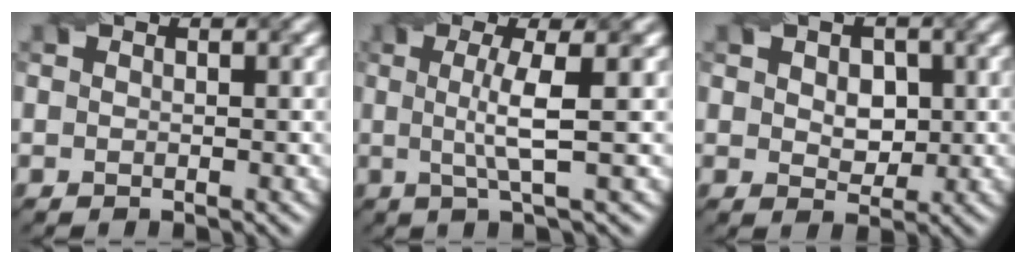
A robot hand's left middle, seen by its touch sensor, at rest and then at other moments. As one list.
[{"total": 4.2, "force": [0.2, 0.7, 4.1], "torque": [-0.074, 0.001, 0.003]}, {"total": 3.3, "force": [0.5, 2.3, 2.3], "torque": [-0.034, 0.001, 0.006]}]